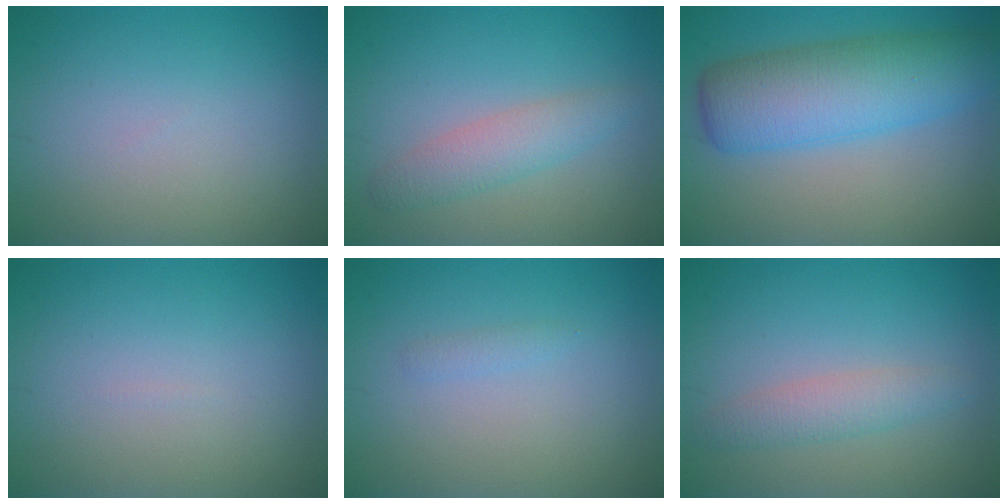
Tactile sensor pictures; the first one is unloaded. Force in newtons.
{"total": 2.8, "press": 2.8, "slide": 0.0}
{"total": 8.2, "press": 8.2, "slide": 0.1}
{"total": 0.0}
{"total": 0.7, "press": 0.7, "slide": 0.1}
{"total": 2.4, "press": 2.4, "slide": 0.0}